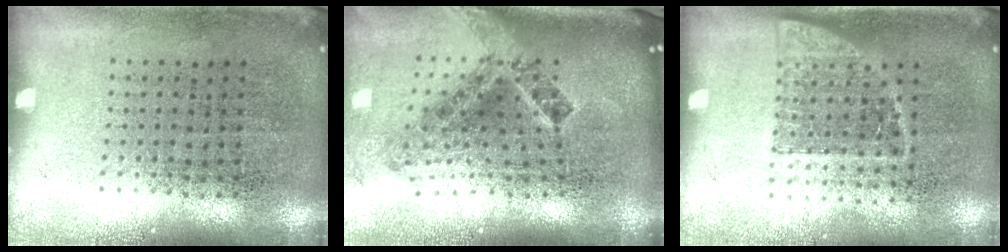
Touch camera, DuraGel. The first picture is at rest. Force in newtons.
{"total": 2.8, "press": 1.7, "slide": 2.2}
{"total": 1.3, "press": 1.1, "slide": 0.7}